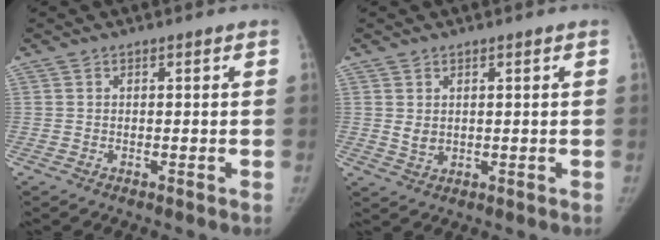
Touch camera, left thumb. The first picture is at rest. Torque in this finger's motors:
{"motor_torque": [0.33, 0.37, 0.51, -0.39, 0.13]}